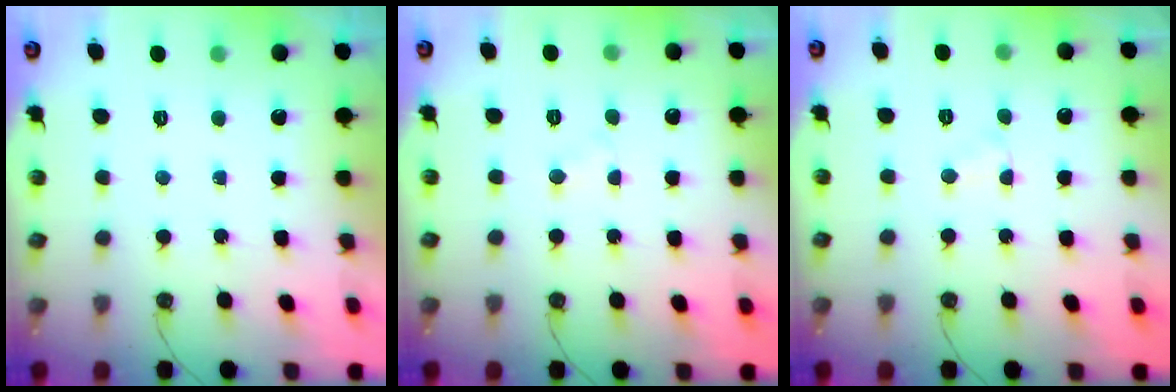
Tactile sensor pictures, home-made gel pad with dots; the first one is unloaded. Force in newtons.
{"total": 2.3, "press": 2.3, "slide": 0.2}
{"total": 1.8, "press": 1.7, "slide": 0.4}